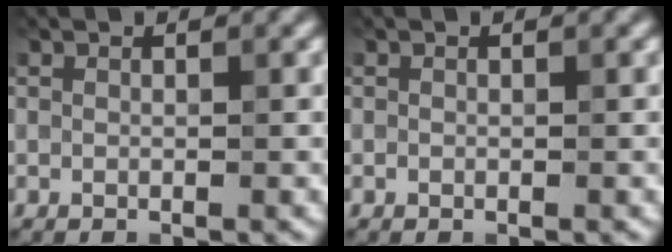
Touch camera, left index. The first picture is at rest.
{"total": 0.0}